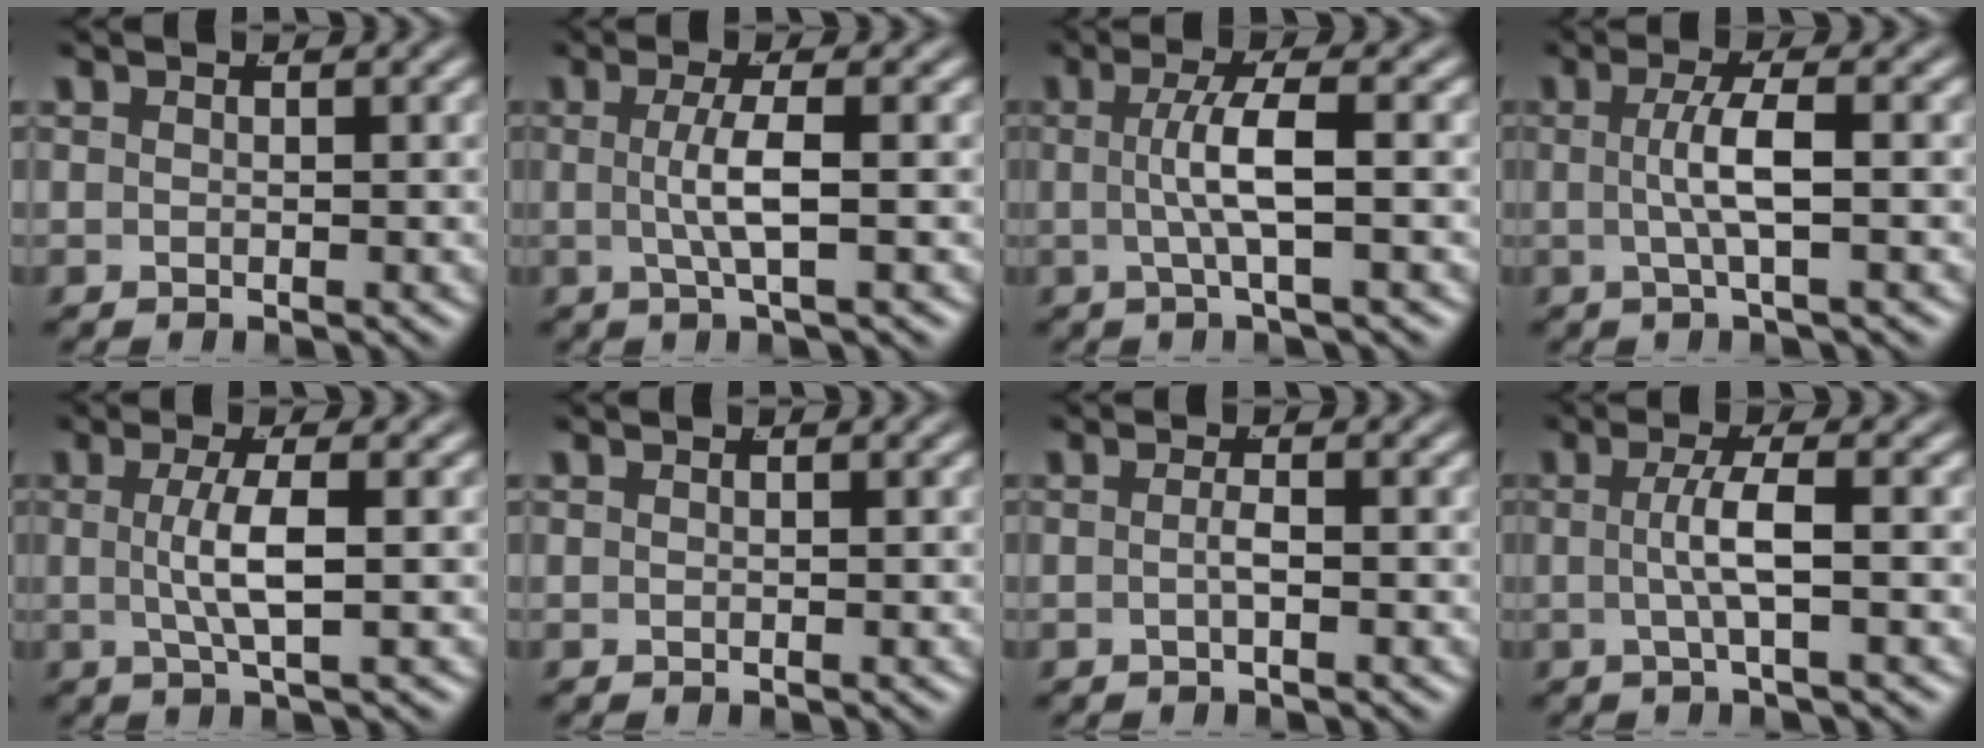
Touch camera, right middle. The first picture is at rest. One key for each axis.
{"total": 2.9, "fx": -0.2, "fy": -0.5, "fz": 2.8, "tx": -0.054, "ty": -0.003, "tz": 0.000}
{"total": 3.4, "fx": -0.1, "fy": -0.2, "fz": 3.4, "tx": -0.065, "ty": 0.003, "tz": 0.000}
{"total": 3.0, "fx": -0.2, "fy": -0.2, "fz": 3.0, "tx": -0.057, "ty": 0.001, "tz": 0.000}
{"total": 3.3, "fx": 0.0, "fy": -0.2, "fz": 3.3, "tx": -0.062, "ty": -0.005, "tz": 0.004}
{"total": 0.0}
{"total": 1.2, "fx": -0.7, "fy": -0.3, "fz": 0.9, "tx": -0.020, "ty": -0.004, "tz": -0.011}
{"total": 2.8, "fx": -0.4, "fy": -0.4, "fz": 2.7, "tx": -0.052, "ty": 0.000, "tz": -0.004}